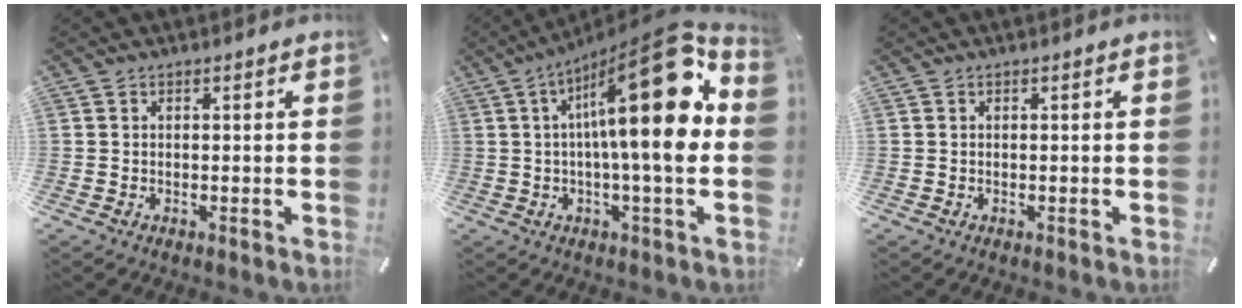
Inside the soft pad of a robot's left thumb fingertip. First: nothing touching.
{"total": 23.6, "force": [5.5, 5.3, 22.4], "torque": [-0.342, -0.058, 0.070]}
{"total": 0.0}